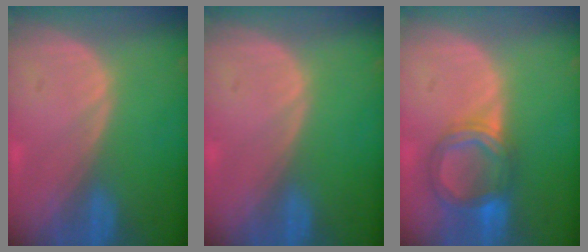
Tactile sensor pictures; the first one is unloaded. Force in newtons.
{"total": 0.0}
{"total": 6.1, "press": 5.9, "slide": 1.4}